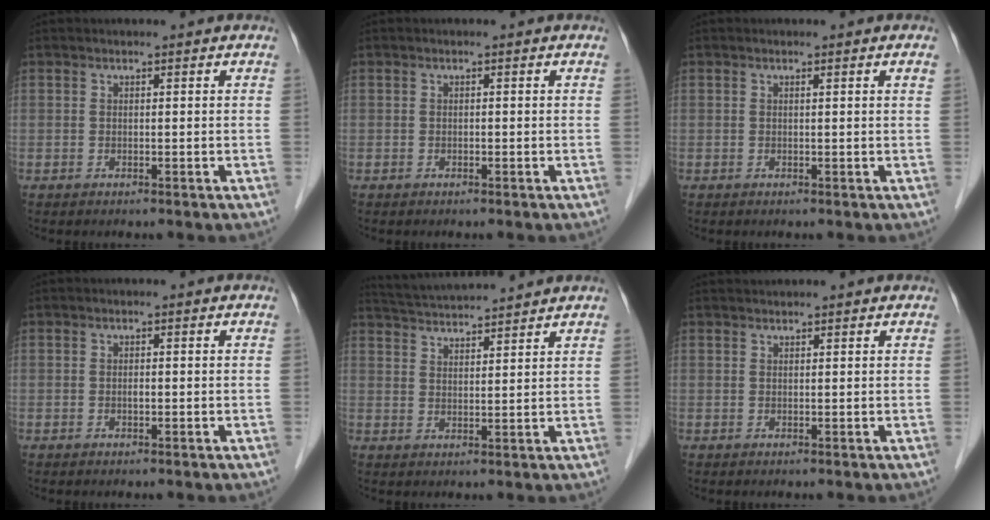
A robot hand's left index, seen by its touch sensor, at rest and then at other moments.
{"total": 0.0}
{"total": 0.8, "force": [0.2, -0.1, 0.7], "torque": [-0.012, -0.001, 0.004]}
{"total": 0.6, "force": [-0.3, 0.3, 0.4], "torque": [-0.009, -0.003, -0.006]}
{"total": 9.3, "force": [8.9, -0.4, 2.7], "torque": [-0.058, 0.026, 0.145]}
{"total": 2.6, "force": [2.6, 0.1, 0.6], "torque": [-0.005, 0.027, 0.040]}